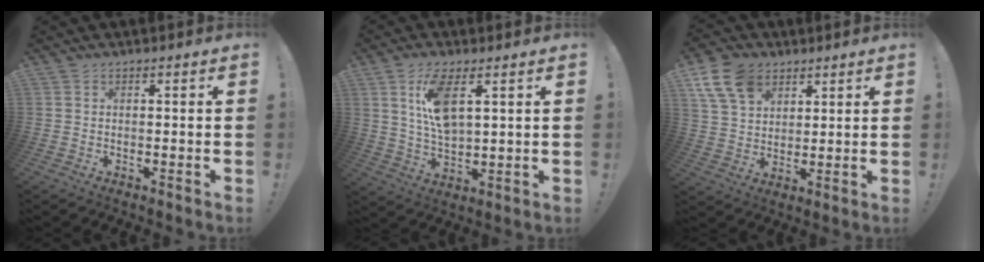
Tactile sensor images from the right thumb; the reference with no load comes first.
{"total": 11.2, "force": [4.8, 4.7, 8.9], "torque": [-0.171, -0.017, 0.084]}
{"total": 12.0, "force": [6.5, 8.1, 5.9], "torque": [-0.106, -0.020, 0.130]}